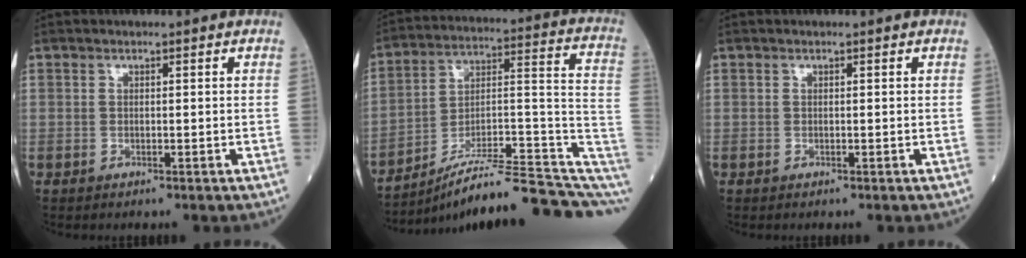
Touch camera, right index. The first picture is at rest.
{"total": 19.3, "force": [-14.9, 1.8, 12.2], "torque": [-0.127, 0.049, -0.227]}
{"total": 0.0}